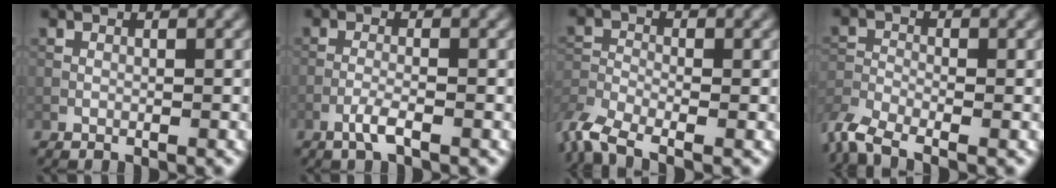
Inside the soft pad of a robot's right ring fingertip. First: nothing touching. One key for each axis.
{"total": 1.9, "fx": -1.1, "fy": 0.2, "fz": 1.5, "tx": -0.031, "ty": 0.005, "tz": -0.028}
{"total": 5.4, "fx": -4.1, "fy": 1.9, "fz": 3.0, "tx": -0.066, "ty": -0.010, "tz": -0.096}
{"total": 4.9, "fx": -3.9, "fy": 1.6, "fz": 2.6, "tx": -0.060, "ty": -0.010, "tz": -0.091}